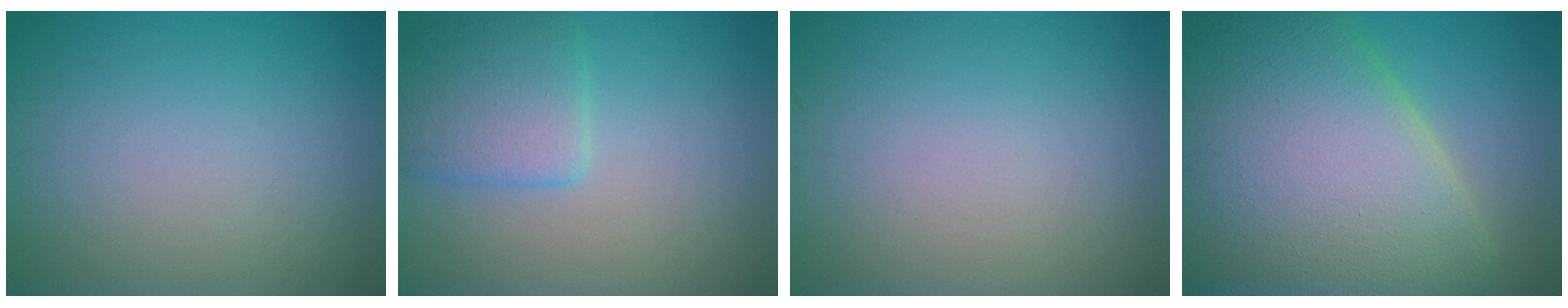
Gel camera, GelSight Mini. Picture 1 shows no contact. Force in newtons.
{"total": 4.1, "press": 4.1, "slide": 0.0}
{"total": 0.0}
{"total": 18.1, "press": 18.0, "slide": 1.1}